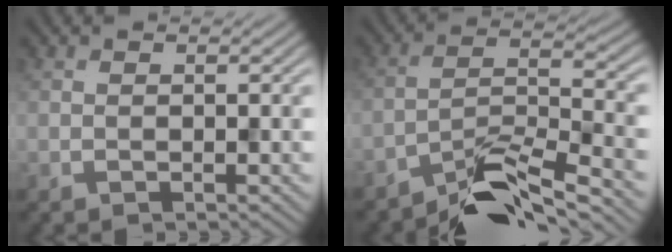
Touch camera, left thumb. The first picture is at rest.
{"total": 7.9, "force": [-6.3, 1.6, 4.5], "torque": [-0.081, 0.004, -0.122]}